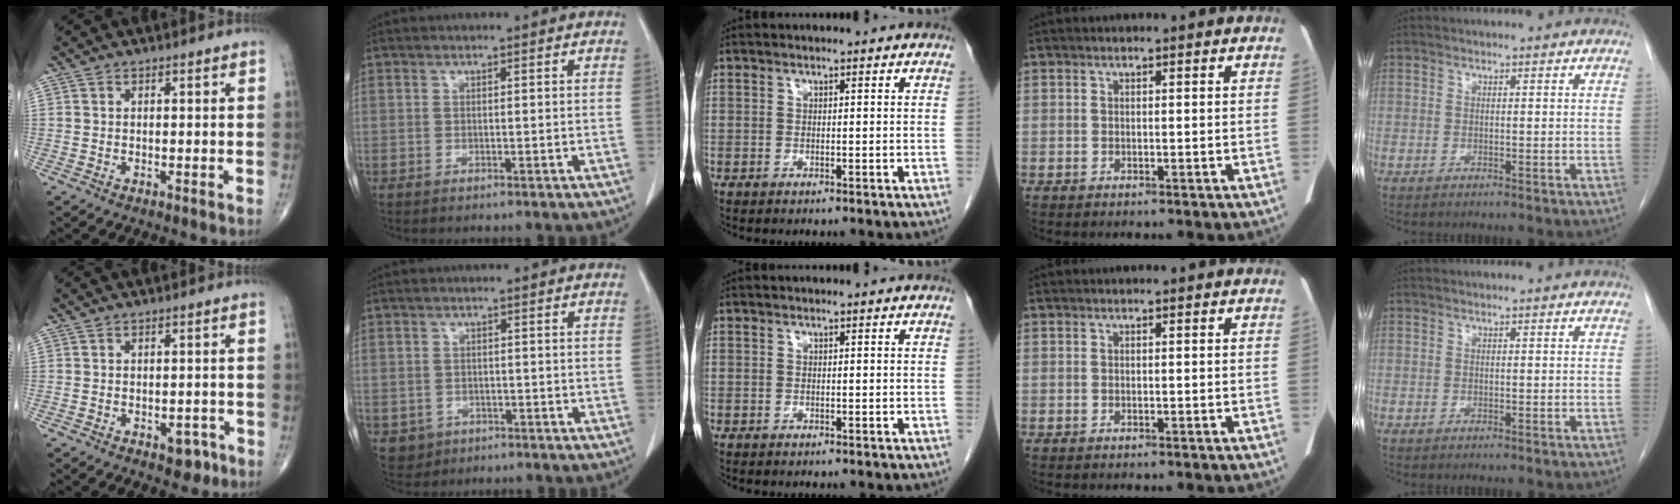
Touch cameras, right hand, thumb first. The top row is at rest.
{"thumb": {"total": 3.3, "force": [-1.7, 2.0, 1.9], "torque": [-0.006, 0.010, -0.018]}, "index": {"total": 3.2, "force": [-1.1, 2.9, 0.5], "torque": [-0.006, 0.005, -0.012]}}